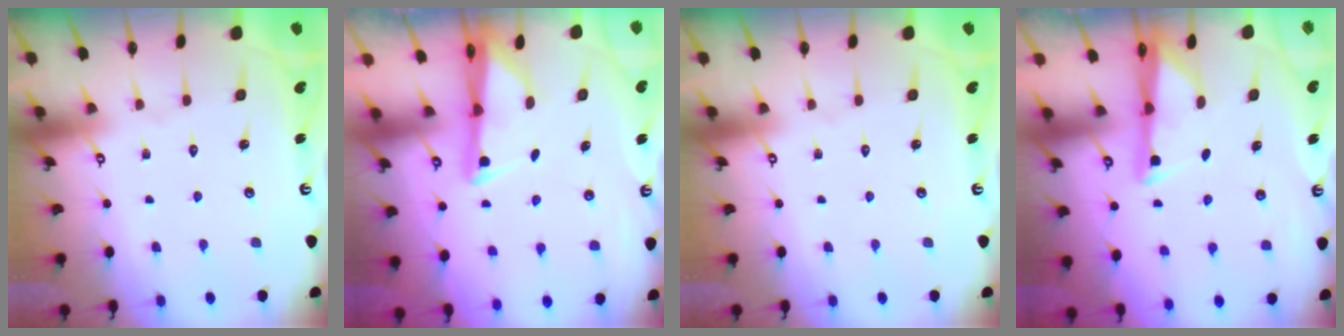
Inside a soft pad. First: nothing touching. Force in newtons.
{"total": 2.5, "press": 2.4, "slide": 0.5}
{"total": 0.0}
{"total": 2.8, "press": 2.8, "slide": 0.4}